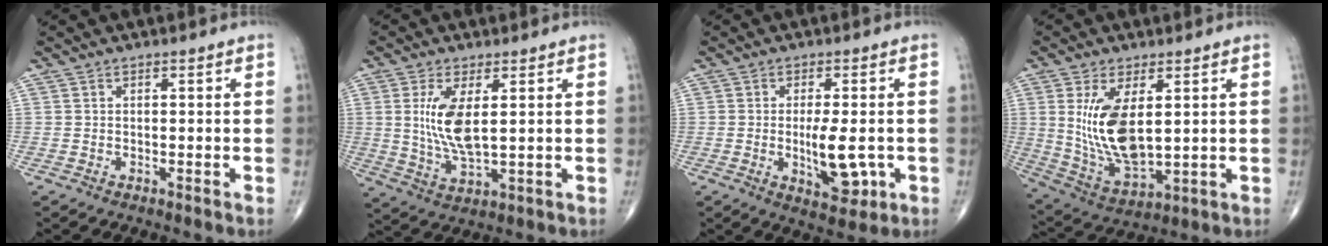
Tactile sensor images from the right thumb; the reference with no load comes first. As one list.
[{"total": 9.1, "force": [1.8, 3.3, 8.3], "torque": [-0.174, -0.020, 0.042]}, {"total": 8.3, "force": [-1.3, 3.2, 7.5], "torque": [-0.109, -0.012, -0.012]}, {"total": 13.9, "force": [2.7, 6.4, 12.0], "torque": [-0.229, -0.023, 0.071]}]